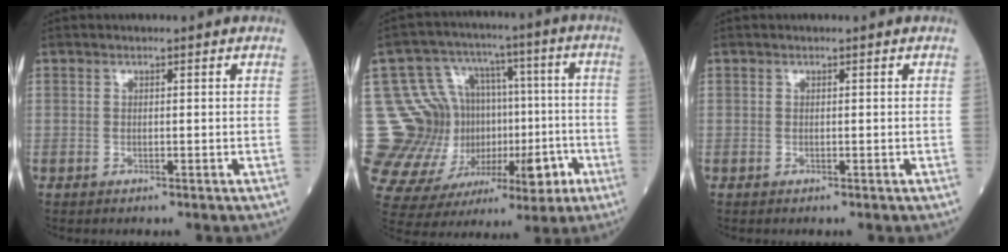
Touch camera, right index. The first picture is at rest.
{"total": 22.4, "force": [-2.1, 17.0, 14.4], "torque": [-0.286, 0.060, 0.002]}
{"total": 0.0}